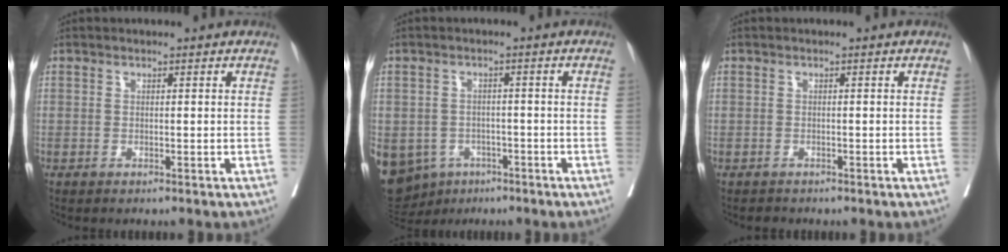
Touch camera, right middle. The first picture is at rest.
{"total": 15.8, "force": [-7.3, 12.8, 5.8], "torque": [-0.176, 0.001, -0.094]}
{"total": 0.9, "force": [-0.8, 0.4, -0.1], "torque": [-0.006, -0.001, -0.015]}